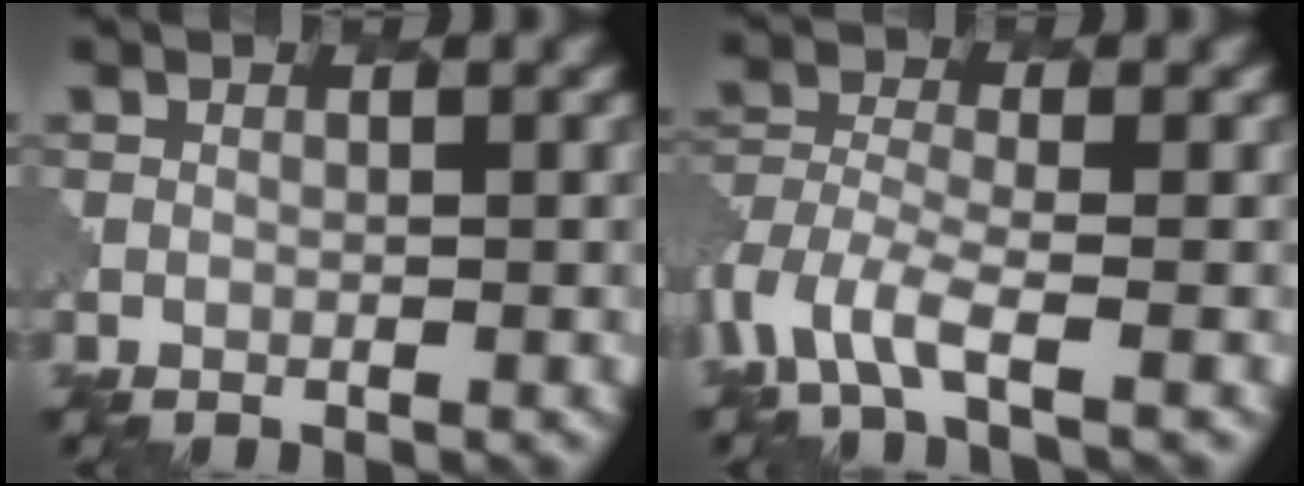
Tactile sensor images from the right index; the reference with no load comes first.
{"total": 4.9, "force": [-2.8, 2.1, 3.4], "torque": [-0.084, -0.014, -0.065]}